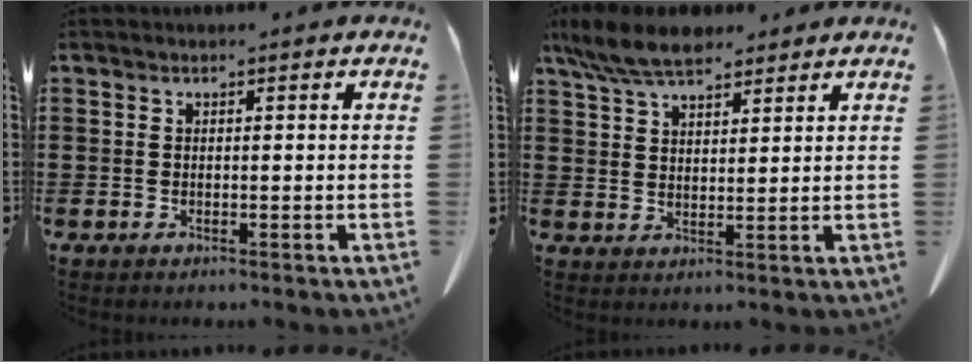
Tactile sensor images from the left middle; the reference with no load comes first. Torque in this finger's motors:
{"motor_torque": [0.80, 0.09, 0.17, 0.09]}